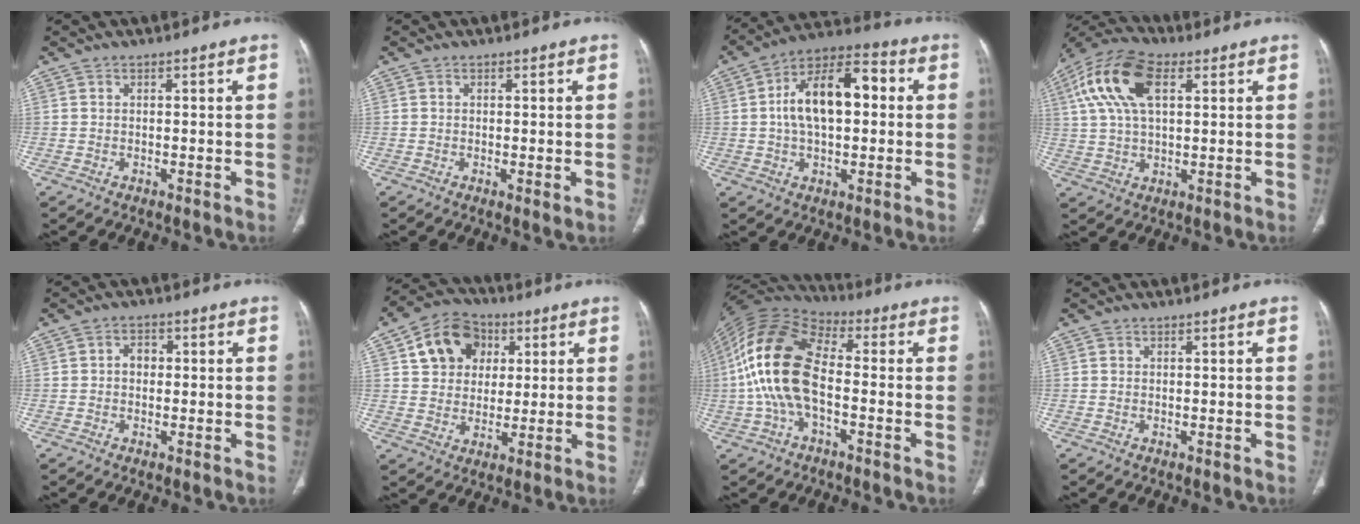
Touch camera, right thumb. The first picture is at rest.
{"total": 1.2, "force": [-0.1, 0.4, 1.1], "torque": [-0.022, -0.007, -0.002]}
{"total": 15.3, "force": [1.6, 8.3, 12.7], "torque": [-0.207, 0.035, 0.019]}
{"total": 14.7, "force": [5.0, 7.6, 11.5], "torque": [-0.235, 0.020, 0.089]}
{"total": 2.6, "force": [0.0, 2.1, 1.6], "torque": [-0.014, 0.011, -0.005]}
{"total": 12.3, "force": [4.2, 9.9, 5.9], "torque": [-0.073, -0.002, 0.068]}
{"total": 16.7, "force": [-1.6, 9.1, 13.9], "torque": [-0.285, 0.036, -0.038]}
{"total": 0.0}